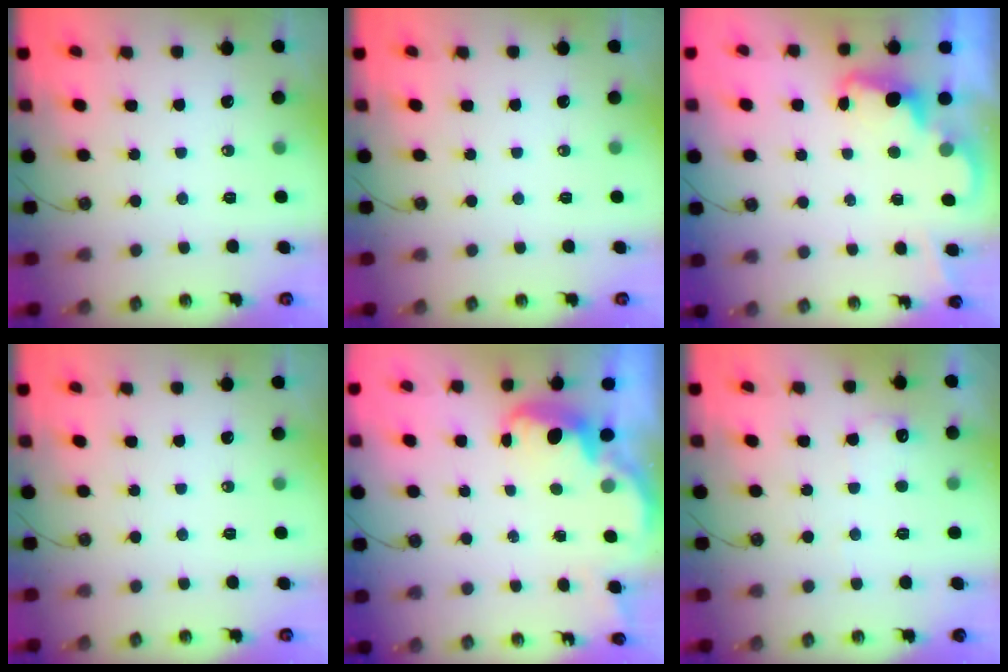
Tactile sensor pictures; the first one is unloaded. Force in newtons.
{"total": 0.0}
{"total": 2.3, "press": 2.3, "slide": 0.5}
{"total": 0.0}
{"total": 2.6, "press": 2.5, "slide": 0.6}
{"total": 7.0, "press": 6.9, "slide": 1.3}